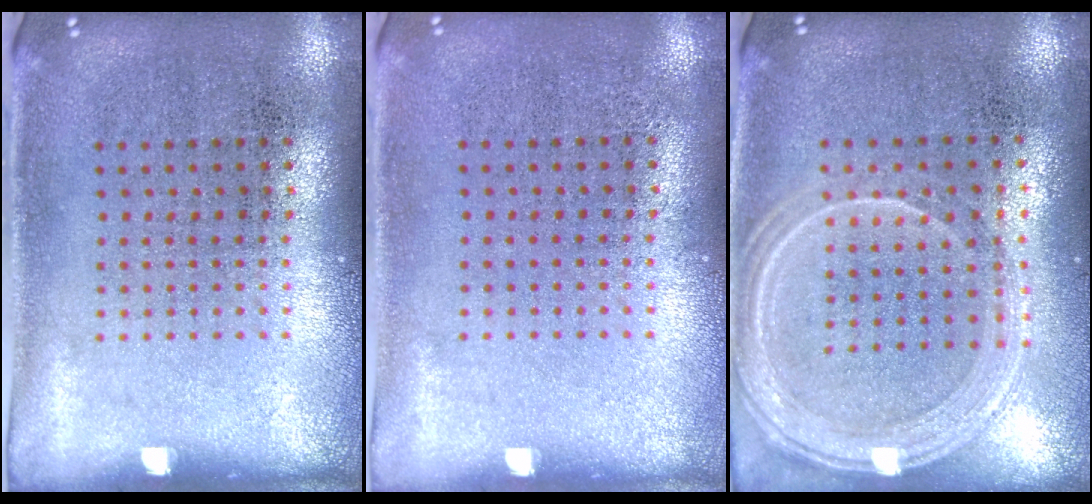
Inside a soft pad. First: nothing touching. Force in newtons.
{"total": 0.0}
{"total": 1.2, "press": 1.2, "slide": 0.3}